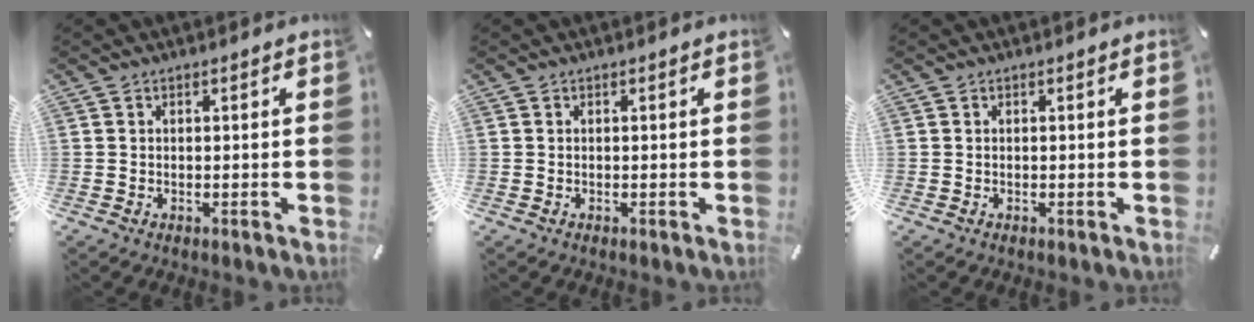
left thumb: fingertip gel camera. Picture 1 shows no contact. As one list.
[{"total": 0.0}, {"total": 0.0}]